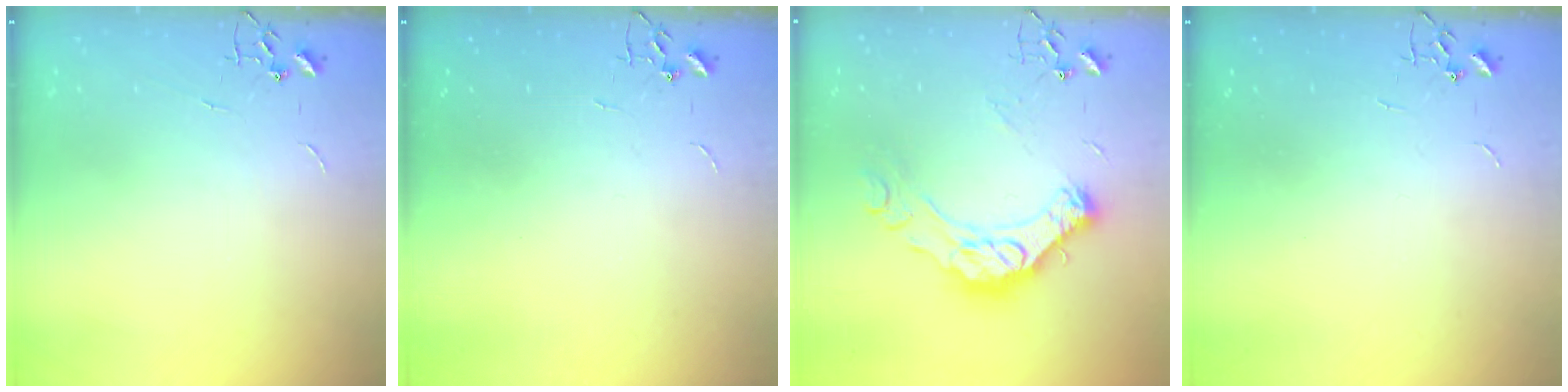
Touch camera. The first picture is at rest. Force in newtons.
{"total": 0.0}
{"total": 16.5, "press": 16.5, "slide": 1.2}
{"total": 0.0}